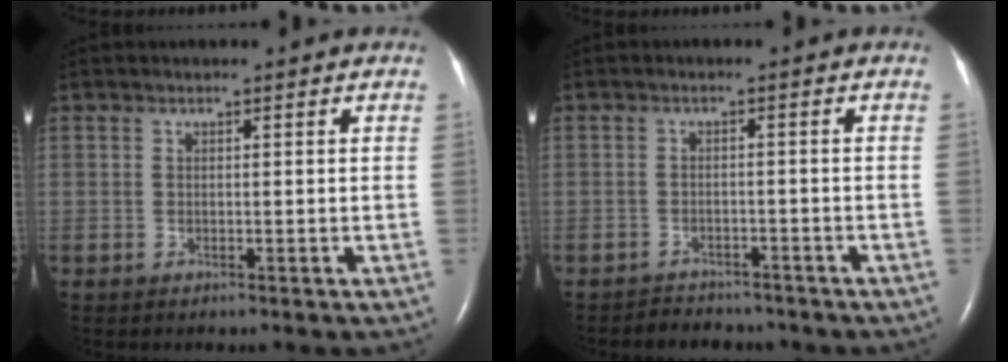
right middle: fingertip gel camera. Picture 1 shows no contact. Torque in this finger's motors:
{"motor_torque": [-0.15, 0.15, -0.04, 0.00]}